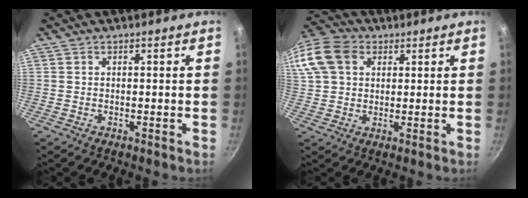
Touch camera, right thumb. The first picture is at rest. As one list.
[{"total": 16.9, "force": [5.6, 13.0, 9.3], "torque": [-0.217, 0.033, 0.092]}]